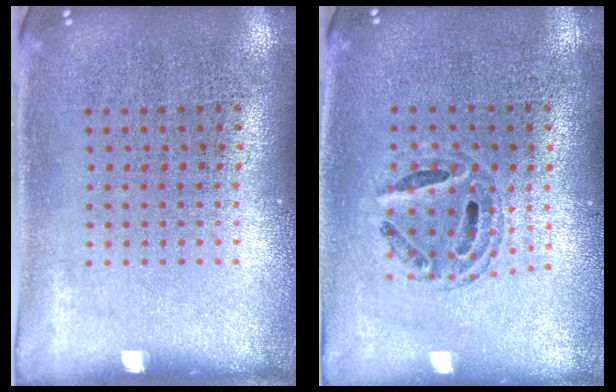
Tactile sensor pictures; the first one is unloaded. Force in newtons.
{"total": 0.7, "press": 0.7, "slide": 0.3}